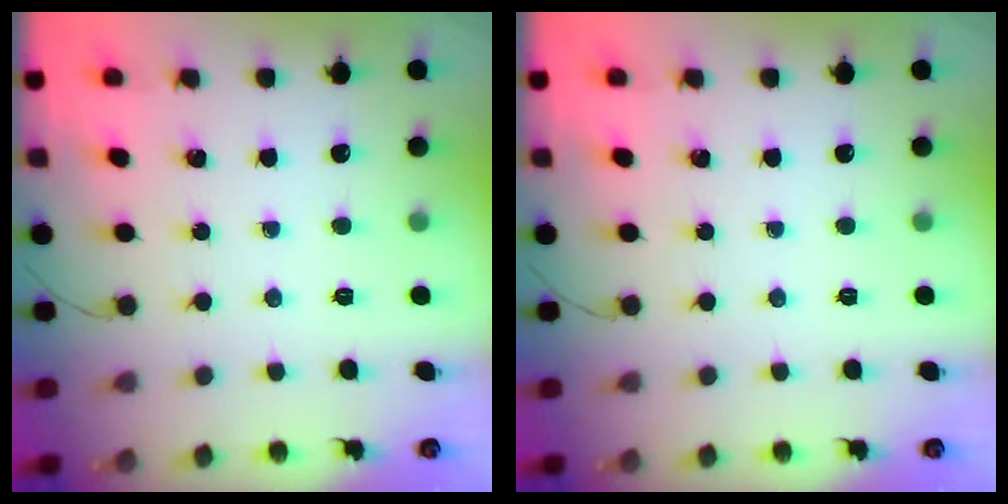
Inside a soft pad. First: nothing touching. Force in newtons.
{"total": 0.0}